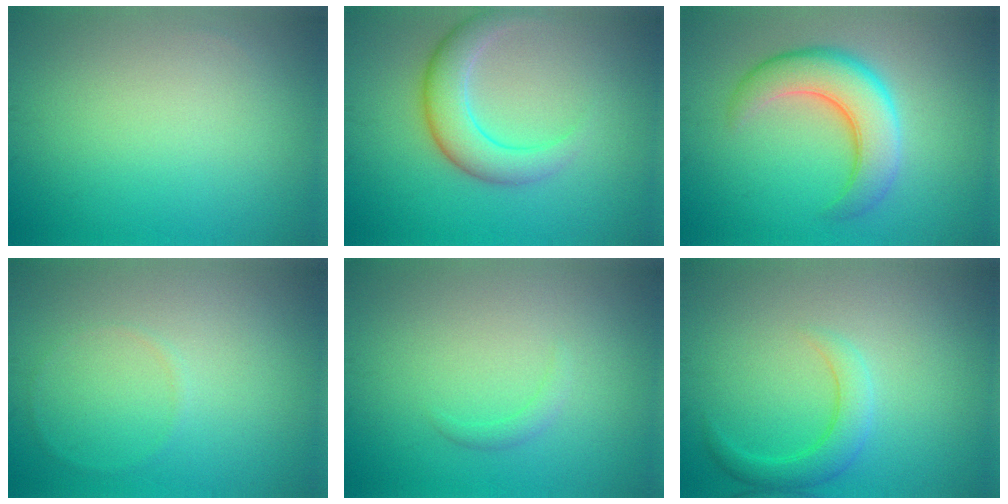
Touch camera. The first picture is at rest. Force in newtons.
{"total": 4.5, "press": 4.5, "slide": 0.1}
{"total": 6.3, "press": 6.3, "slide": 0.4}
{"total": 0.6, "press": 0.6, "slide": 0.1}
{"total": 0.9, "press": 0.9, "slide": 0.0}
{"total": 2.8, "press": 2.8, "slide": 0.4}